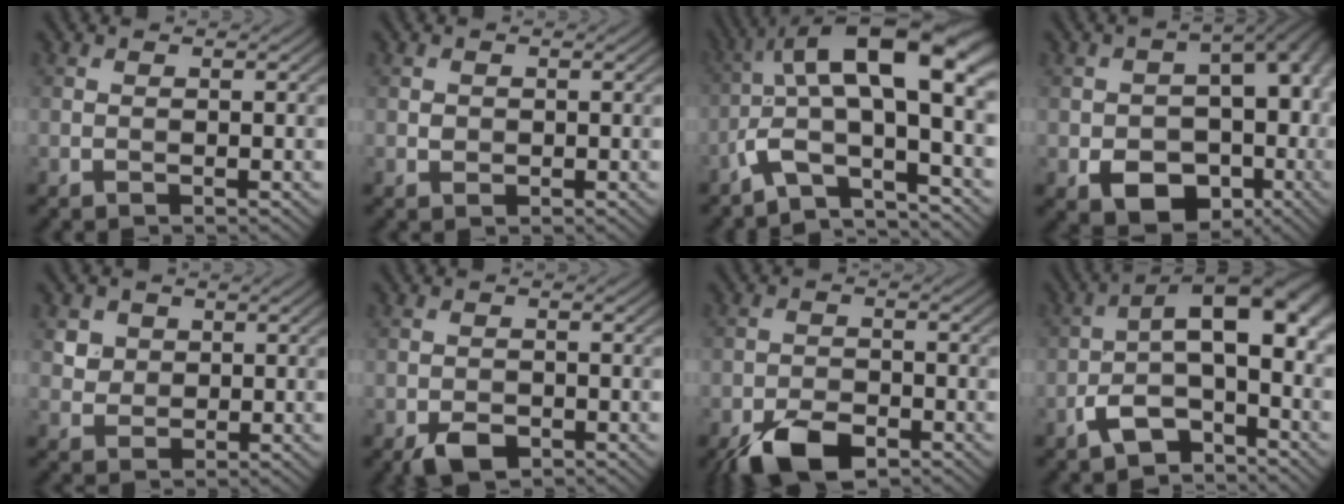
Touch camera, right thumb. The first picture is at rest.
{"total": 0.9, "force": [0.1, 0.8, 0.3], "torque": [-0.004, -0.003, 0.000]}
{"total": 14.4, "force": [-1.2, 4.7, 13.5], "torque": [-0.234, 0.028, -0.031]}
{"total": 13.4, "force": [-3.4, 9.6, 8.7], "torque": [-0.112, -0.030, -0.045]}
{"total": 3.4, "force": [1.5, 2.9, 1.0], "torque": [-0.038, -0.009, 0.041]}
{"total": 3.3, "force": [-1.9, 1.9, 1.9], "torque": [-0.036, -0.009, -0.036]}
{"total": 7.1, "force": [-4.6, 3.2, 4.4], "torque": [-0.078, -0.006, -0.086]}
{"total": 10.5, "force": [-3.3, 4.9, 8.6], "torque": [-0.150, 0.005, -0.066]}